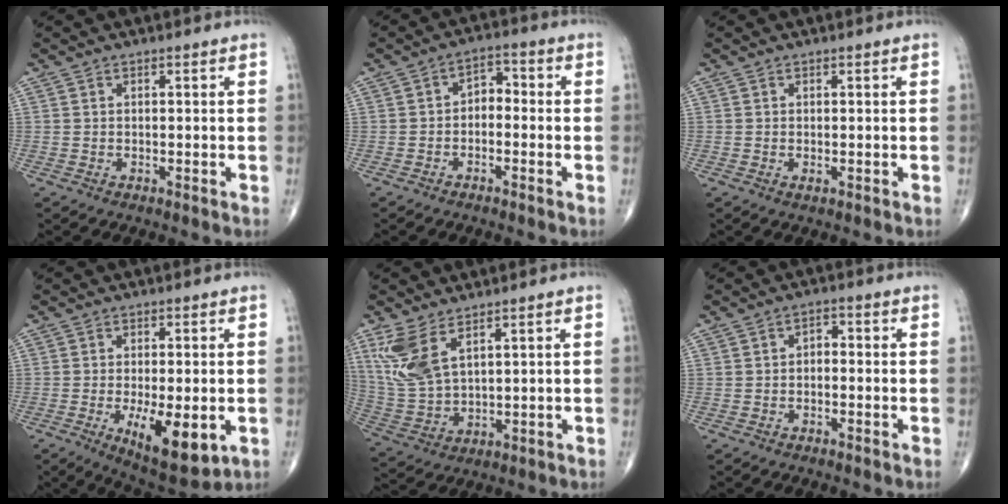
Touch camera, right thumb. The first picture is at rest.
{"total": 4.1, "force": [-1.0, 2.7, 2.9], "torque": [-0.030, 0.028, -0.028]}
{"total": 0.5, "force": [-0.1, 0.3, 0.4], "torque": [-0.007, -0.002, -0.001]}
{"total": 11.3, "force": [-3.0, 4.3, 10.0], "torque": [-0.148, -0.020, -0.038]}
{"total": 9.6, "force": [5.2, 4.1, 7.0], "torque": [-0.159, -0.017, 0.119]}
{"total": 2.2, "force": [-0.4, 1.5, 1.6], "torque": [-0.014, 0.013, -0.014]}